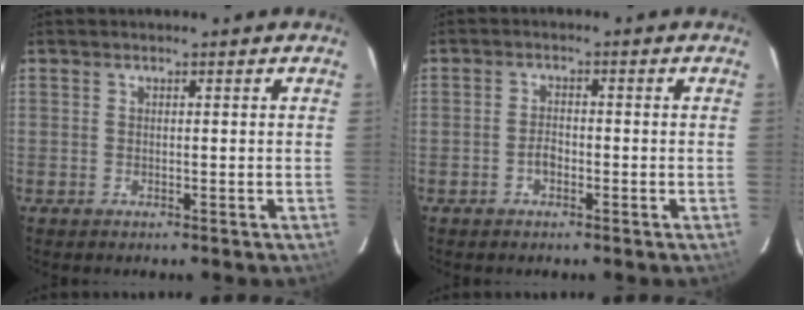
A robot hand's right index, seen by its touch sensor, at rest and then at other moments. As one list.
[{"total": 2.1, "force": [-1.1, 1.3, 1.3], "torque": [-0.027, 0.006, -0.021]}]